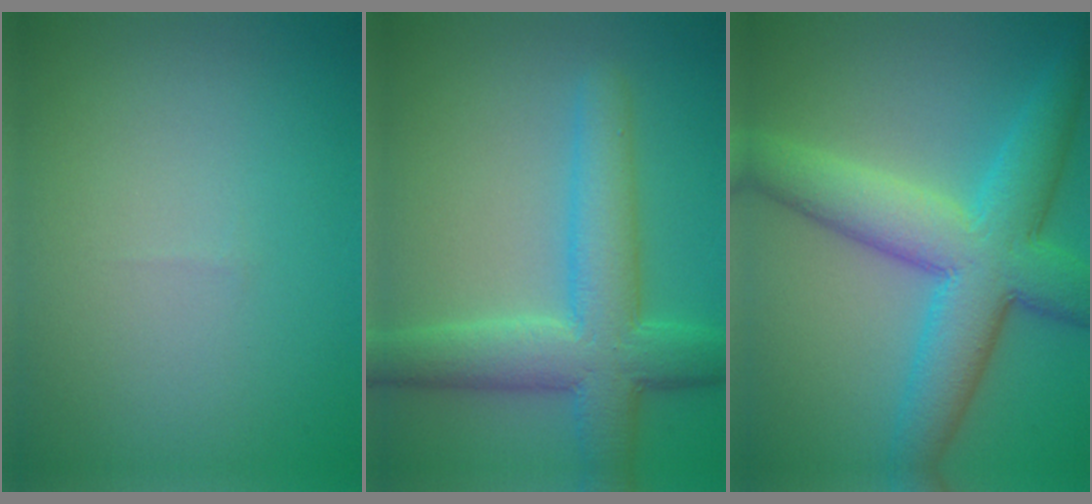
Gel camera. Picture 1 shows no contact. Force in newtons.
{"total": 6.8, "press": 6.8, "slide": 0.2}
{"total": 9.0, "press": 9.0, "slide": 0.1}